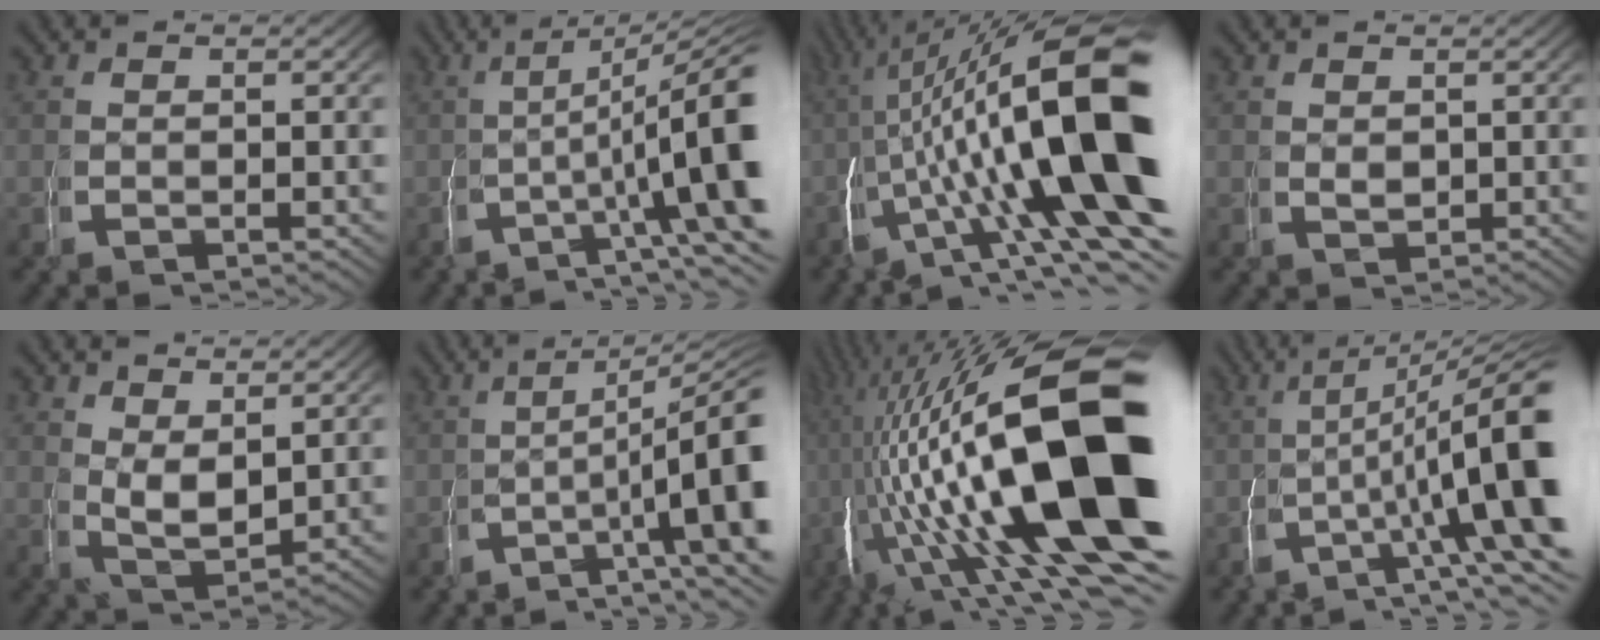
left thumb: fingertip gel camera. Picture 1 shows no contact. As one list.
[{"total": 12.6, "force": [0.9, 6.2, 11.0], "torque": [-0.140, -0.011, 0.015]}, {"total": 19.4, "force": [0.4, 10.2, 16.5], "torque": [-0.235, -0.031, 0.013]}, {"total": 0.8, "force": [0.4, 0.6, -0.4], "torque": [0.010, -0.002, 0.015]}, {"total": 3.4, "force": [0.9, 2.5, 2.0], "torque": [-0.053, -0.027, 0.032]}, {"total": 9.5, "force": [0.0, 5.2, 7.9], "torque": [-0.125, -0.016, 0.004]}, {"total": 26.4, "force": [-1.0, 13.6, 22.6], "torque": [-0.361, -0.068, 0.017]}, {"total": 13.9, "force": [1.4, 6.9, 12.0], "torque": [-0.165, -0.014, 0.025]}]